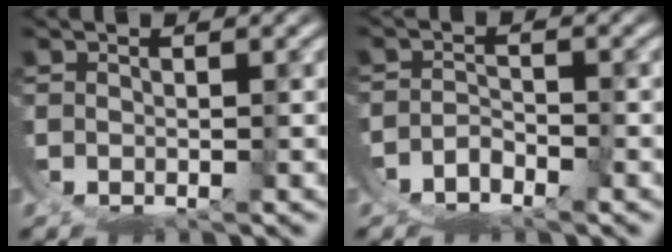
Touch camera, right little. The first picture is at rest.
{"total": 3.5, "force": [-2.6, 2.1, 1.0], "torque": [-0.018, 0.000, -0.052]}